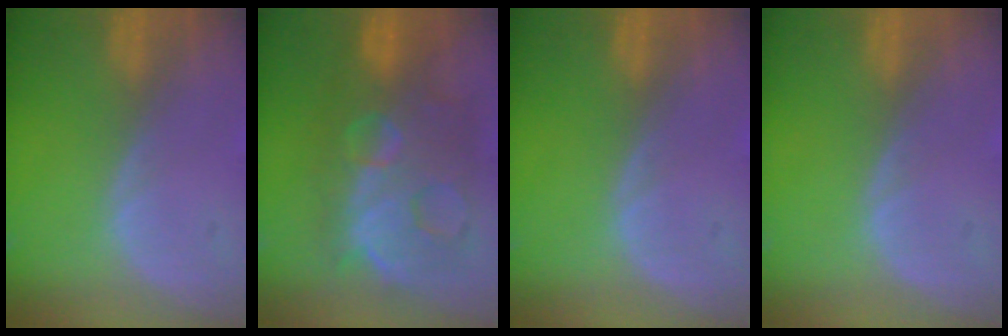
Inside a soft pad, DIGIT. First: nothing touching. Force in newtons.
{"total": 11.9, "press": 11.8, "slide": 1.3}
{"total": 0.0}
{"total": 0.0}